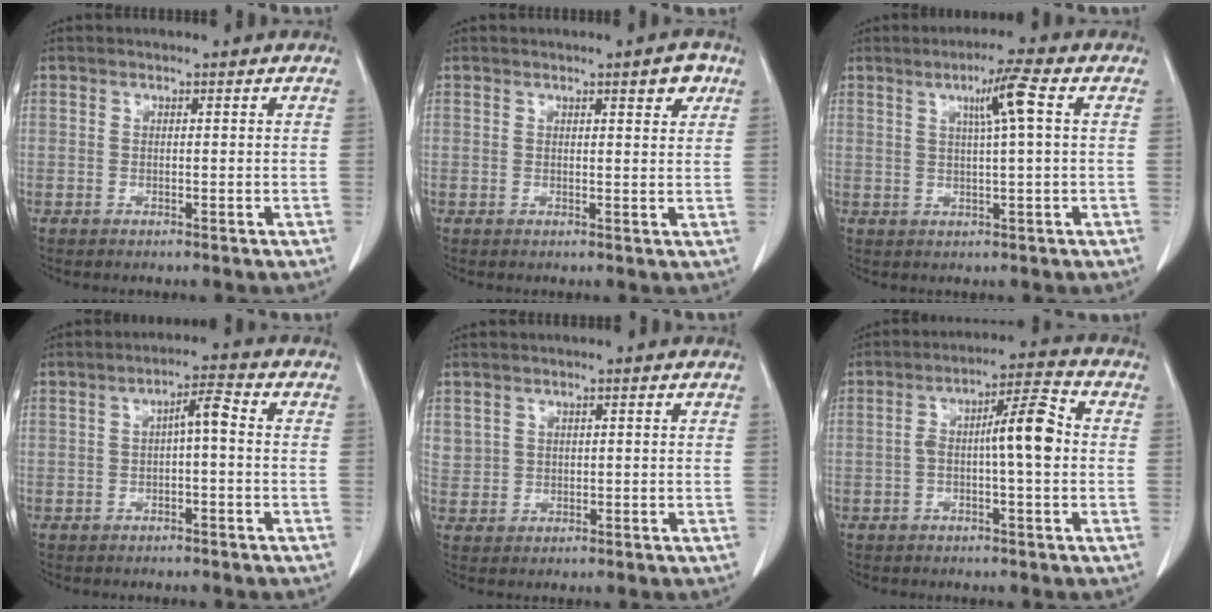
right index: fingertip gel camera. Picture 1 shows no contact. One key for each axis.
{"total": 2.9, "fx": 1.7, "fy": 0.7, "fz": 2.3, "tx": -0.029, "ty": -0.002, "tz": 0.021}
{"total": 5.5, "fx": 1.6, "fy": -0.8, "fz": 5.2, "tx": -0.087, "ty": 0.003, "tz": 0.027}
{"total": 3.4, "fx": -0.1, "fy": 0.5, "fz": 3.3, "tx": -0.052, "ty": 0.013, "tz": -0.003}
{"total": 2.8, "fx": 1.2, "fy": 2.5, "fz": 0.4, "tx": 0.002, "ty": 0.009, "tz": 0.028}
{"total": 7.5, "fx": -0.4, "fy": 1.0, "fz": 7.5, "tx": -0.121, "ty": 0.023, "tz": -0.010}